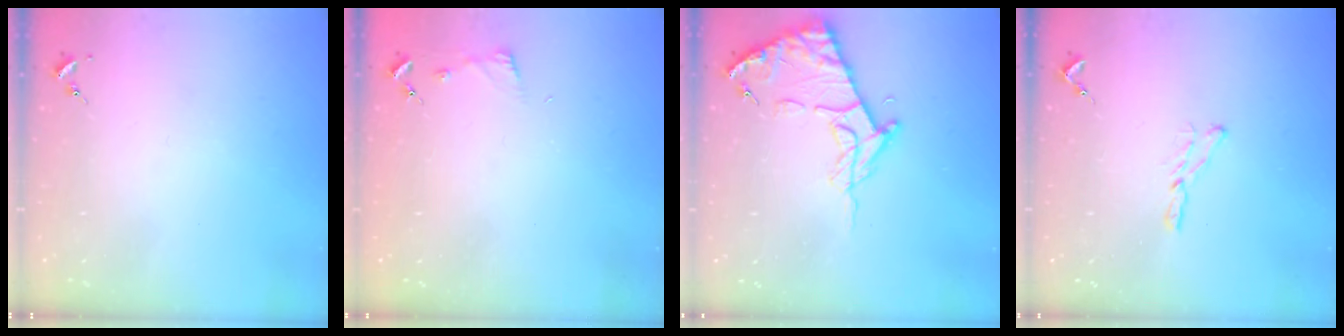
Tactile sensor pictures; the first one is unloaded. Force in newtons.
{"total": 2.9, "press": 2.9, "slide": 0.3}
{"total": 13.2, "press": 13.1, "slide": 1.4}
{"total": 6.3, "press": 6.3, "slide": 0.2}